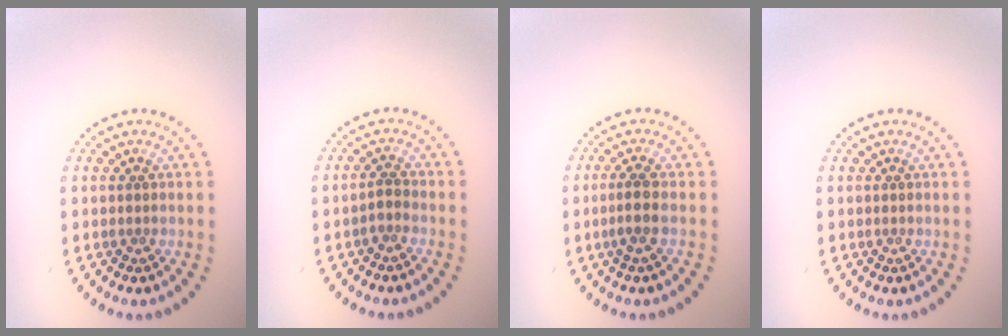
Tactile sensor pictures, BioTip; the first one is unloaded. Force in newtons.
{"total": 1.1, "press": 0.8, "slide": 0.7}
{"total": 1.9, "press": 1.4, "slide": 1.3}
{"total": 0.0}